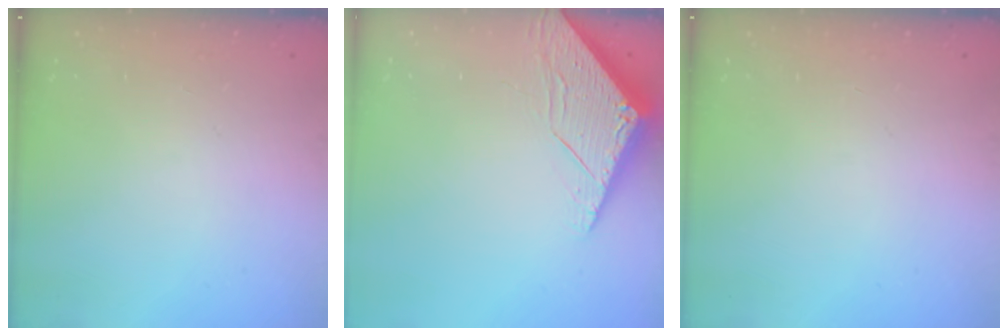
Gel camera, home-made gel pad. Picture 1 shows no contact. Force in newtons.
{"total": 6.2, "press": 6.2, "slide": 0.5}
{"total": 0.0}